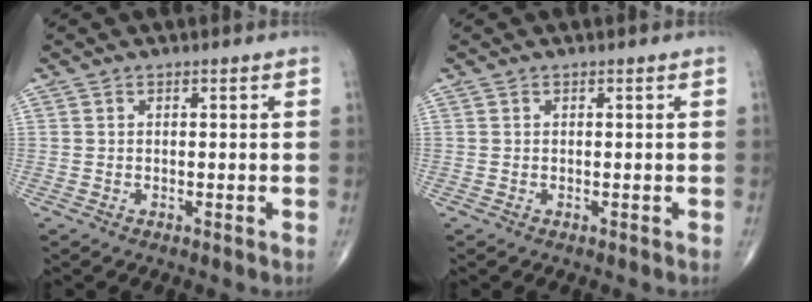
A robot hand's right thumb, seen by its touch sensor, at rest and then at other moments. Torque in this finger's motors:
{"motor_torque": [0.00, 0.00, 0.01, -0.01, 0.00]}